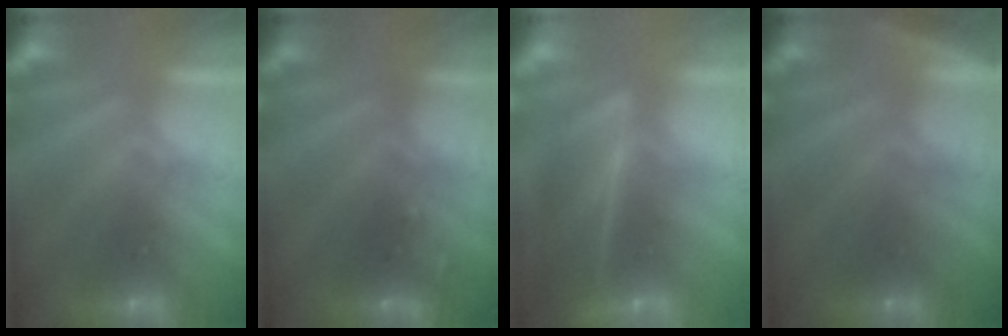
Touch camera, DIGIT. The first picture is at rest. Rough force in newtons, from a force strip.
{"total": 2.5}
{"total": 9.3}
{"total": 3.0}